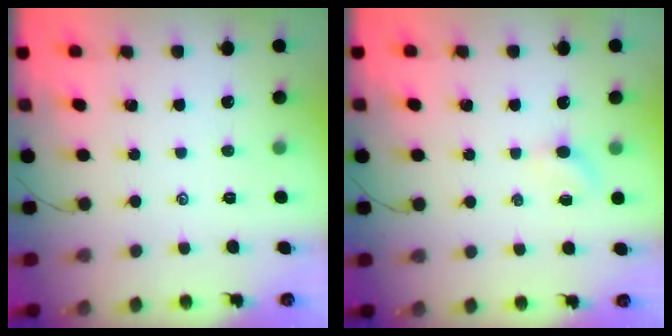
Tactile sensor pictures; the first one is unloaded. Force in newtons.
{"total": 2.1, "press": 2.0, "slide": 0.7}